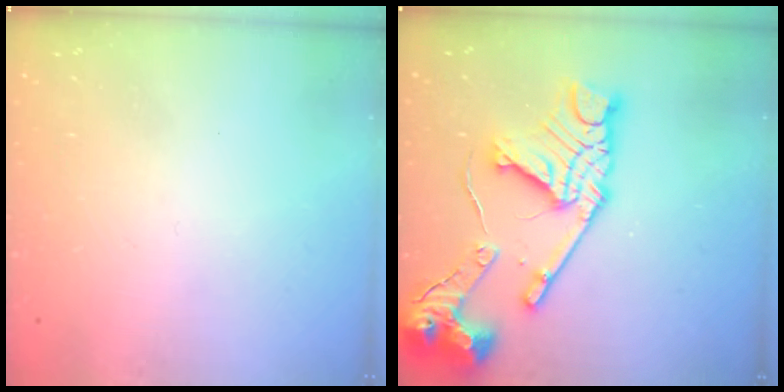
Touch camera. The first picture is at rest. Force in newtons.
{"total": 23.2, "press": 23.1, "slide": 2.1}